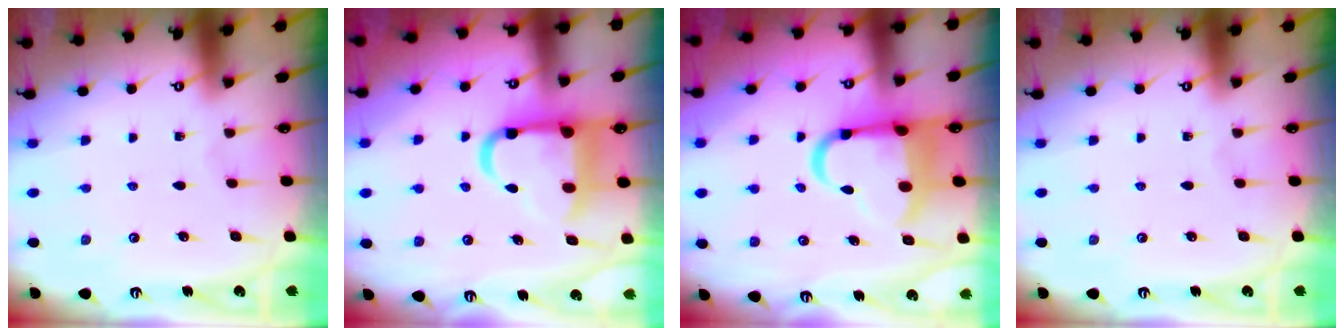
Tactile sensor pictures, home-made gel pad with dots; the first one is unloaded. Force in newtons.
{"total": 14.3, "press": 14.3, "slide": 1.5}
{"total": 13.6, "press": 13.2, "slide": 2.9}
{"total": 0.0}